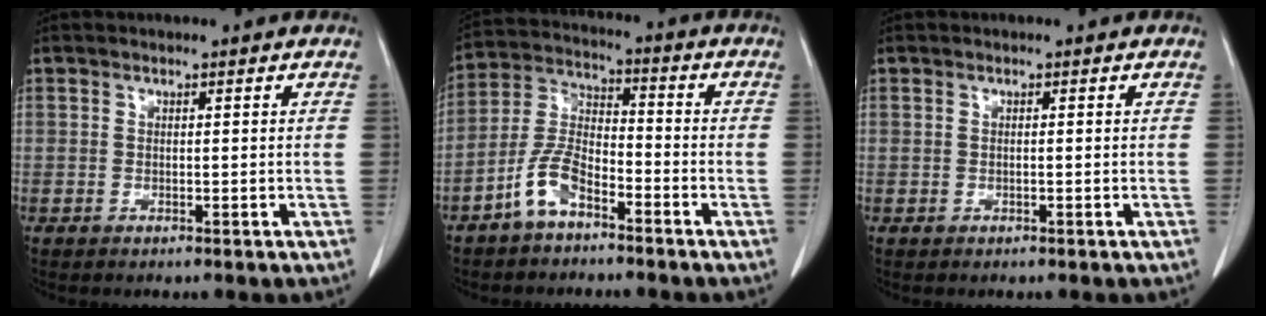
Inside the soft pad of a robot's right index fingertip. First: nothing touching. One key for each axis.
{"total": 7.8, "fx": -4.9, "fy": 3.2, "fz": 5.2, "tx": -0.122, "ty": 0.011, "tz": -0.102}
{"total": 0.0}